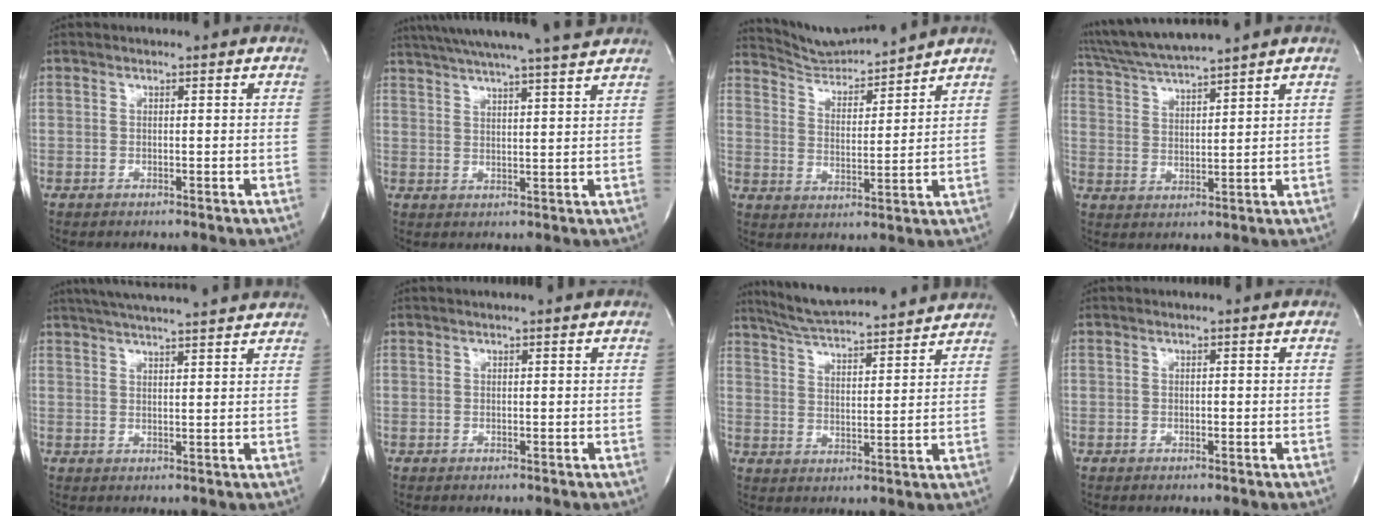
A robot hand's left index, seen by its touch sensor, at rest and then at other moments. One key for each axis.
{"total": 17.1, "fx": 15.3, "fy": -0.4, "fz": 7.8, "tx": -0.134, "ty": -0.001, "tz": 0.211}
{"total": 8.3, "fx": 8.2, "fy": -0.6, "fz": 1.0, "tx": -0.030, "ty": -0.001, "tz": 0.153}
{"total": 9.1, "fx": 8.1, "fy": -1.2, "fz": 3.9, "tx": -0.073, "ty": 0.013, "tz": 0.152}
{"total": 14.8, "fx": 13.2, "fy": 0.5, "fz": 6.6, "tx": -0.115, "ty": 0.028, "tz": 0.181}
{"total": 0.9, "fx": 0.6, "fy": -0.1, "fz": 0.7, "tx": -0.005, "ty": 0.012, "tz": 0.004}
{"total": 16.0, "fx": 14.8, "fy": 1.1, "fz": 6.0, "tx": -0.103, "ty": 0.018, "tz": 0.219}
{"total": 0.0}